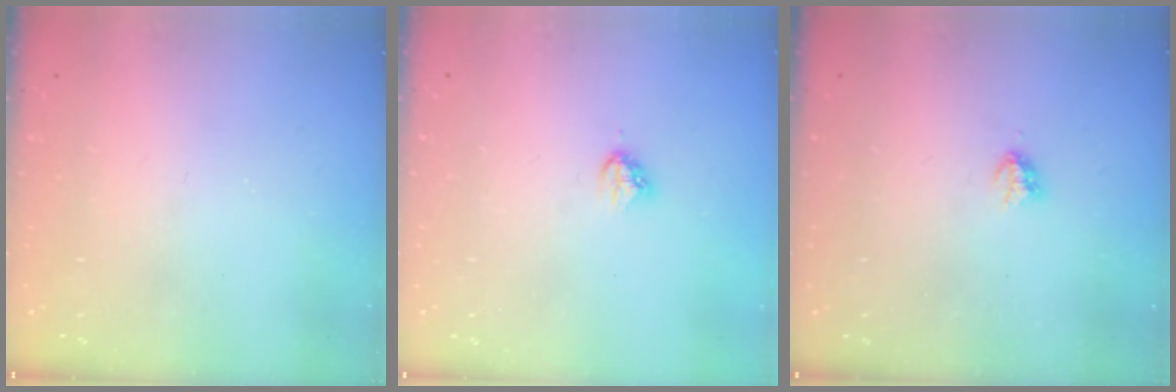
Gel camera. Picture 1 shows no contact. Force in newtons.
{"total": 3.8, "press": 3.8, "slide": 0.3}
{"total": 2.9, "press": 2.9, "slide": 0.5}